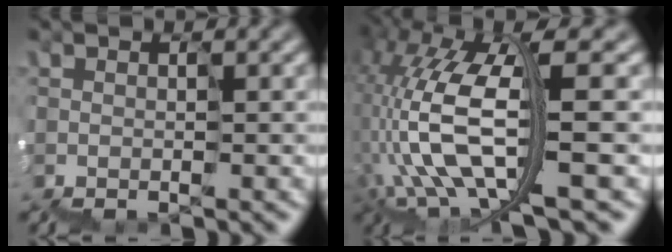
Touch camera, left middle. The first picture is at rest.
{"total": 8.8, "force": [-1.3, 2.8, 8.2], "torque": [-0.192, 0.018, -0.025]}